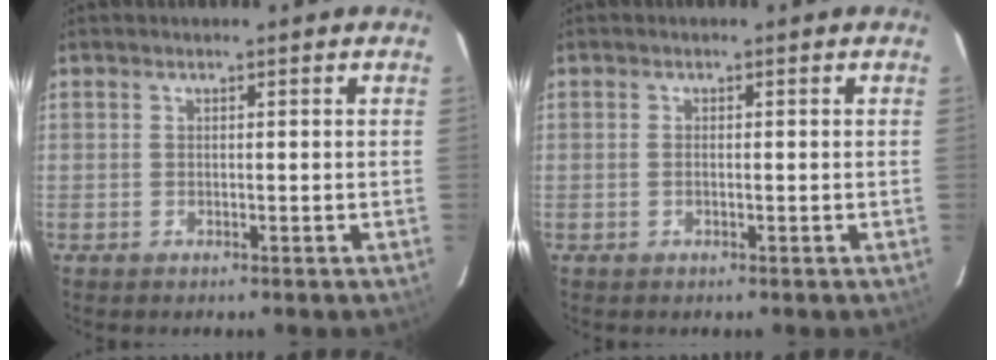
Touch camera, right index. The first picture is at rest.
{"total": 0.6, "force": [-0.1, 0.3, 0.5], "torque": [-0.011, 0.000, -0.004]}